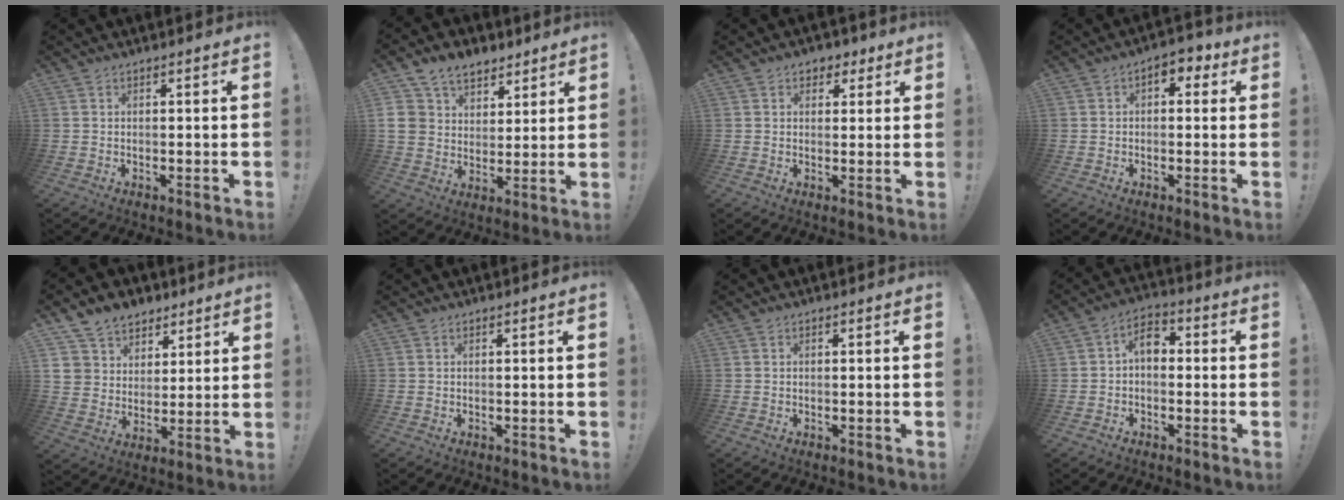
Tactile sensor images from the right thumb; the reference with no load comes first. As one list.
[{"total": 12.0, "force": [6.9, 8.9, 4.3], "torque": [-0.067, -0.037, 0.139]}, {"total": 4.1, "force": [1.9, 3.3, 1.5], "torque": [-0.013, -0.005, 0.033]}, {"total": 4.4, "force": [0.6, 2.9, 3.2], "torque": [-0.038, 0.002, 0.008]}, {"total": 8.7, "force": [5.4, 6.7, 1.2], "torque": [-0.024, -0.041, 0.110]}, {"total": 0.0}, {"total": 0.0}, {"total": 6.2, "force": [-0.2, 4.1, 4.7], "torque": [-0.088, 0.010, -0.004]}]